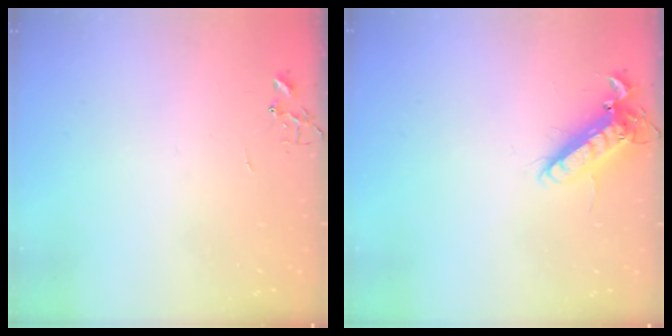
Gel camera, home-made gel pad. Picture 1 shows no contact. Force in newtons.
{"total": 13.3, "press": 13.0, "slide": 2.5}